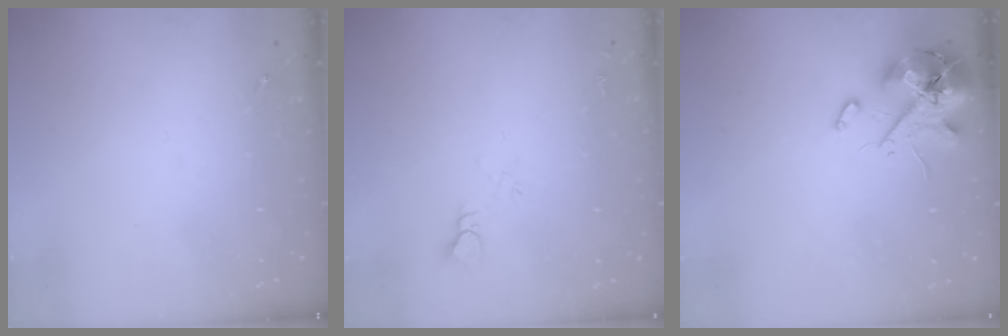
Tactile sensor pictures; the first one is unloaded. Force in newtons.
{"total": 6.0, "press": 6.0, "slide": 0.4}
{"total": 13.6, "press": 13.5, "slide": 2.2}